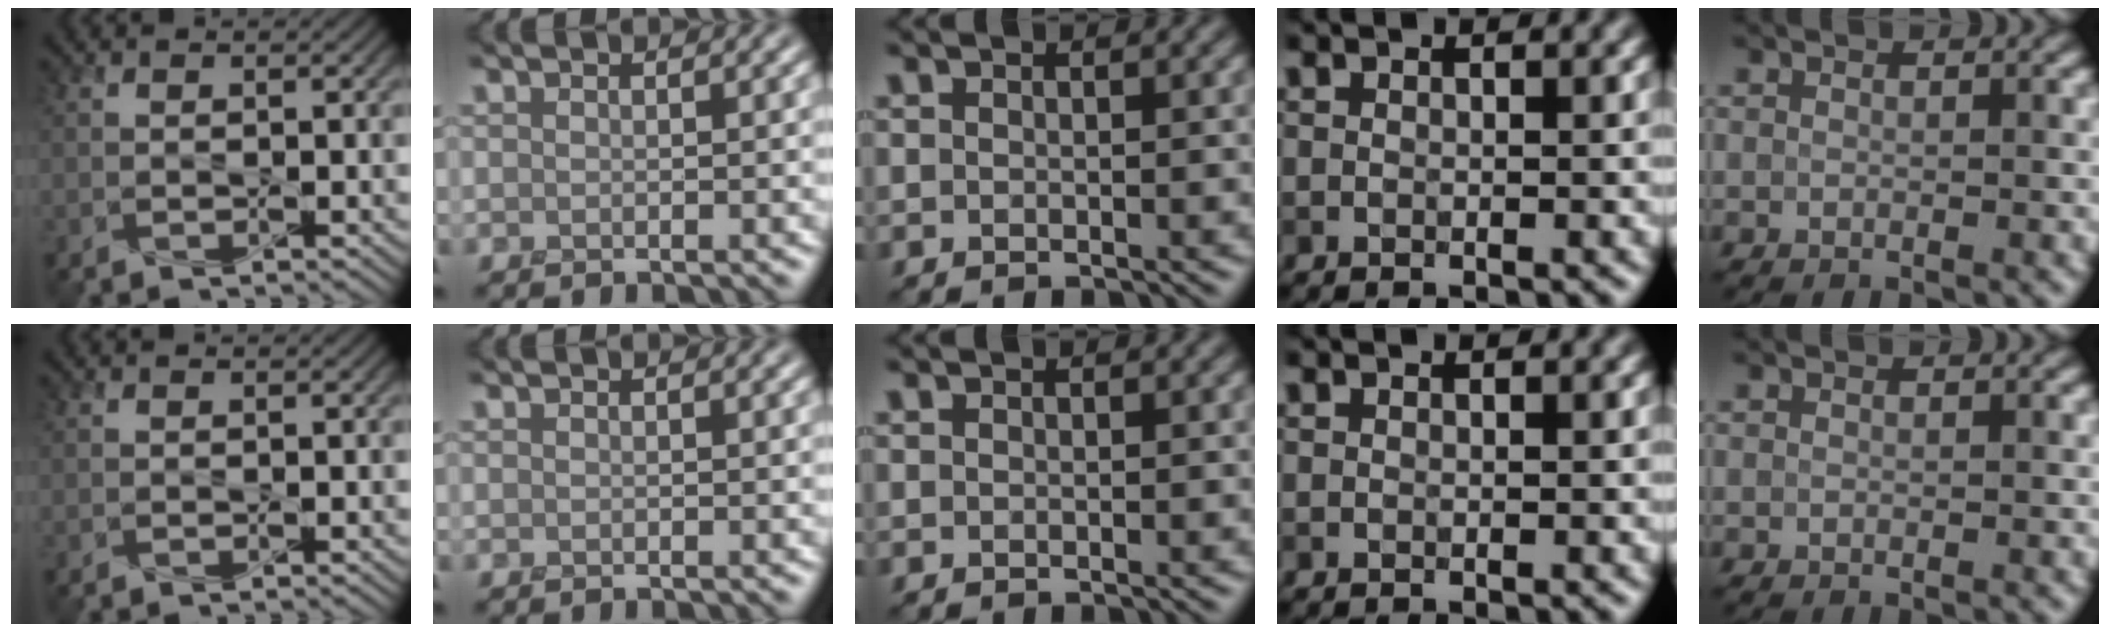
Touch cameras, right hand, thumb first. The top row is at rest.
{}